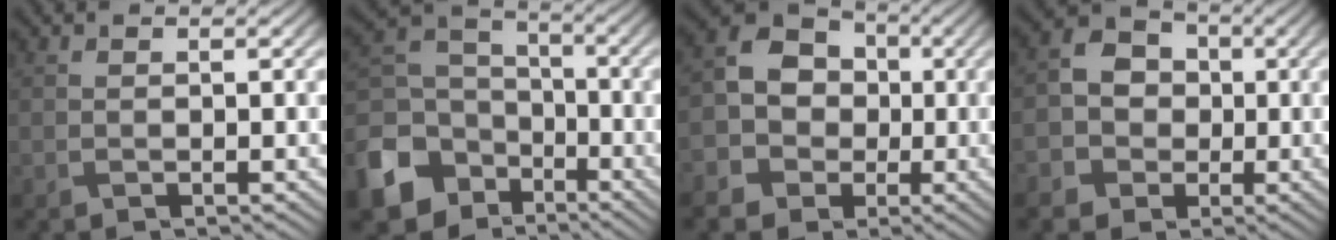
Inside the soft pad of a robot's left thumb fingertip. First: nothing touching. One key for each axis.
{"total": 13.9, "fx": -6.8, "fy": 10.7, "fz": 5.7, "tx": -0.207, "ty": -0.043, "tz": -0.128}
{"total": 8.5, "fx": -1.8, "fy": 7.6, "fz": 3.5, "tx": -0.082, "ty": -0.011, "tz": -0.052}
{"total": 5.7, "fx": -1.1, "fy": 5.1, "fz": 2.1, "tx": -0.046, "ty": 0.002, "tz": -0.036}